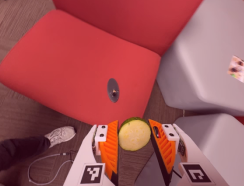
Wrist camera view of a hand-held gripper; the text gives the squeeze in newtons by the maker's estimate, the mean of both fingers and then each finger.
{"total": 8.1, "left": 8.3, "right": 7.9}